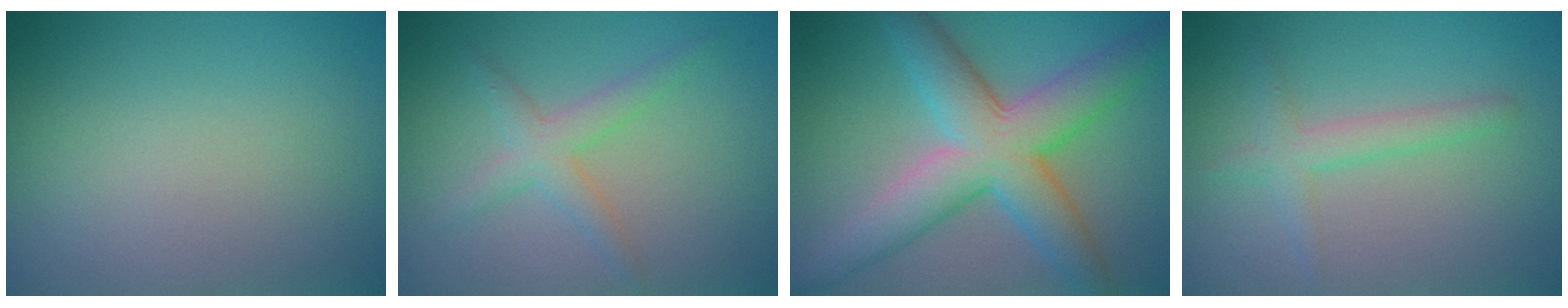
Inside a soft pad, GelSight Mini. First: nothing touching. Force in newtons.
{"total": 2.6, "press": 2.6, "slide": 0.1}
{"total": 8.5, "press": 8.5, "slide": 0.4}
{"total": 2.4, "press": 2.4, "slide": 0.1}